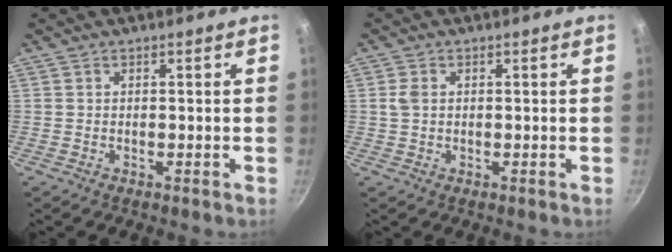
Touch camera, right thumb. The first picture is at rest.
{"total": 2.0, "force": [0.3, 1.4, 1.3], "torque": [-0.025, 0.003, 0.005]}